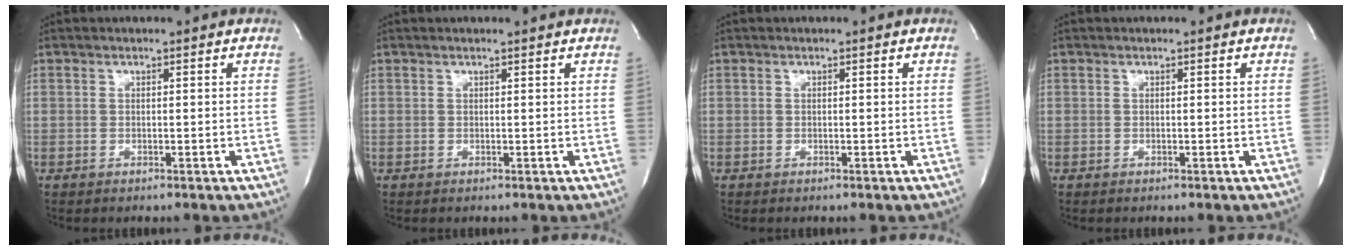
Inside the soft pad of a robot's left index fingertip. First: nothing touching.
{"total": 1.3, "force": [1.3, -0.1, 0.4], "torque": [-0.011, 0.007, 0.016]}
{"total": 0.0}
{"total": 0.0}